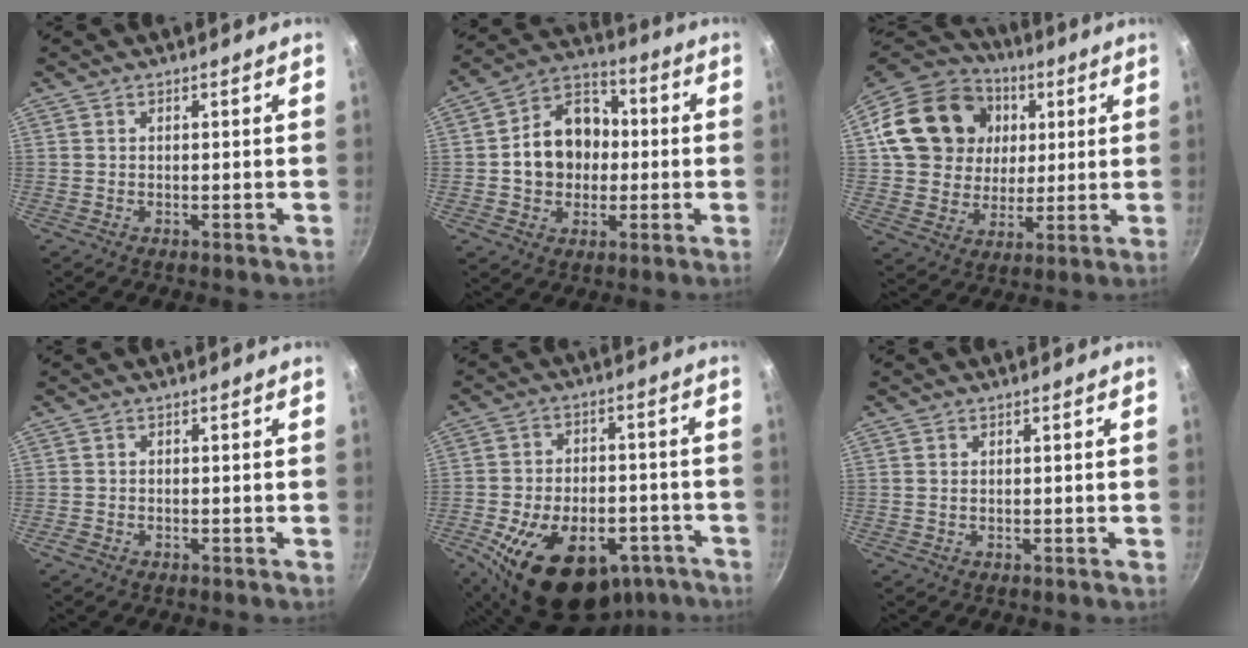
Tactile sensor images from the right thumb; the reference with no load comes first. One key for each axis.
{"total": 14.0, "fx": -0.2, "fy": 11.3, "fz": 8.2, "tx": -0.100, "ty": 0.028, "tz": -0.015}
{"total": 21.4, "fx": 5.3, "fy": 17.8, "fz": 10.7, "tx": -0.181, "ty": 0.012, "tz": 0.092}
{"total": 1.2, "fx": -0.7, "fy": 0.8, "fz": 0.5, "tx": -0.015, "ty": 0.004, "tz": -0.014}
{"total": 22.9, "fx": -11.2, "fy": 14.0, "fz": 14.3, "tx": -0.191, "ty": 0.043, "tz": -0.152}
{"total": 0.5, "fx": 0.1, "fy": 0.3, "fz": 0.4, "tx": -0.007, "ty": 0.000, "tz": 0.002}